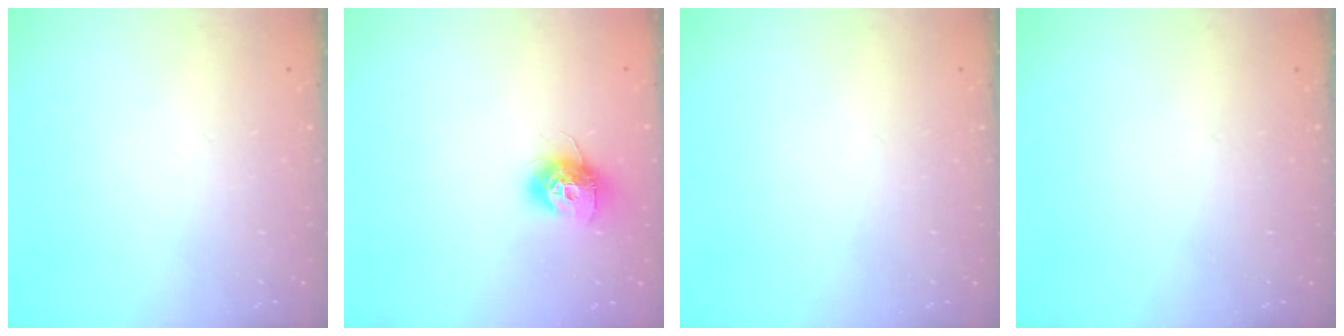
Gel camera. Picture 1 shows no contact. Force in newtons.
{"total": 10.2, "press": 10.2, "slide": 0.4}
{"total": 0.0}
{"total": 0.0}